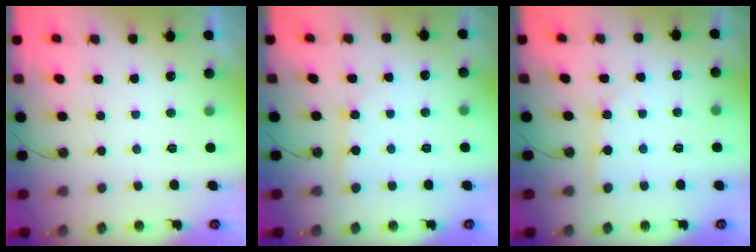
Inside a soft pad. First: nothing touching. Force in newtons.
{"total": 2.6, "press": 2.6, "slide": 0.3}
{"total": 3.2, "press": 3.2, "slide": 0.3}